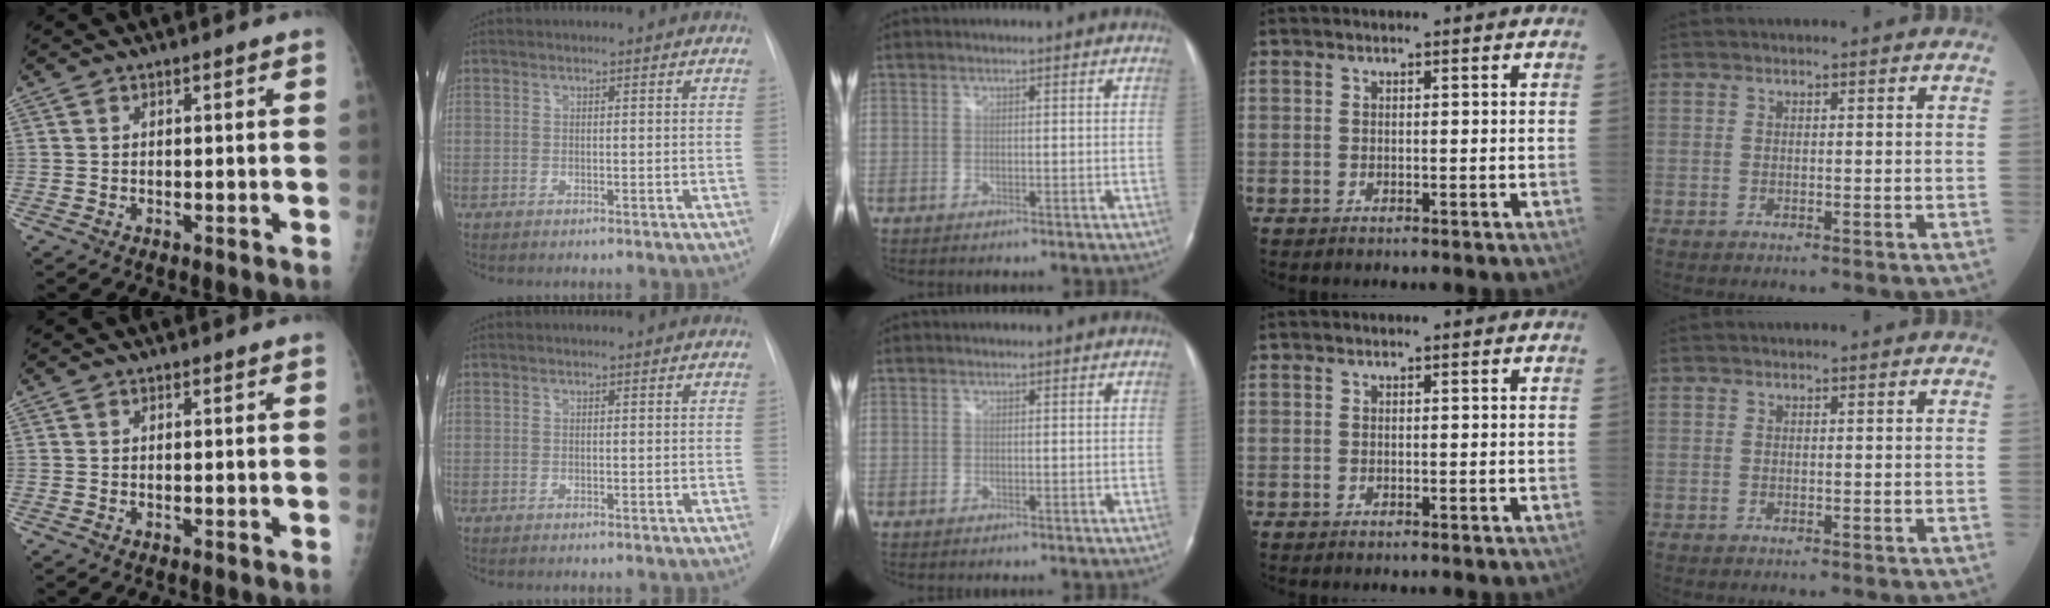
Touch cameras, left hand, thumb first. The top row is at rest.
{}